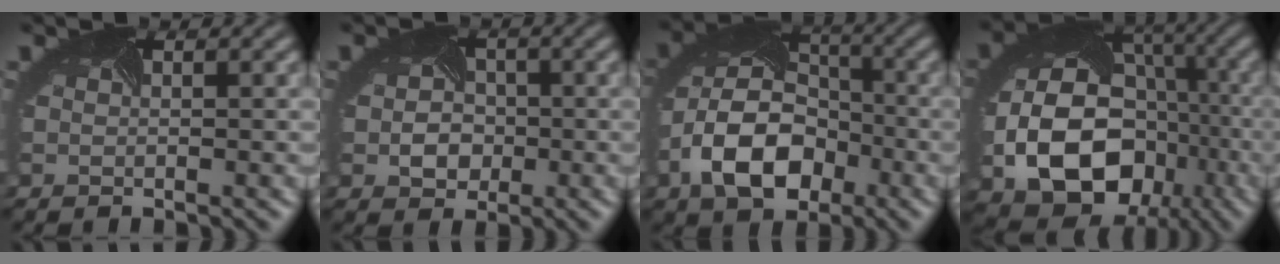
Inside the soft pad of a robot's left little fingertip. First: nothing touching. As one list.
[{"total": 3.3, "force": [-0.5, 2.8, 1.7], "torque": [-0.026, -0.003, -0.011]}, {"total": 8.6, "force": [-3.4, 5.7, 5.5], "torque": [-0.111, -0.008, -0.064]}, {"total": 13.8, "force": [-3.9, 10.6, 8.0], "torque": [-0.154, -0.045, -0.045]}]